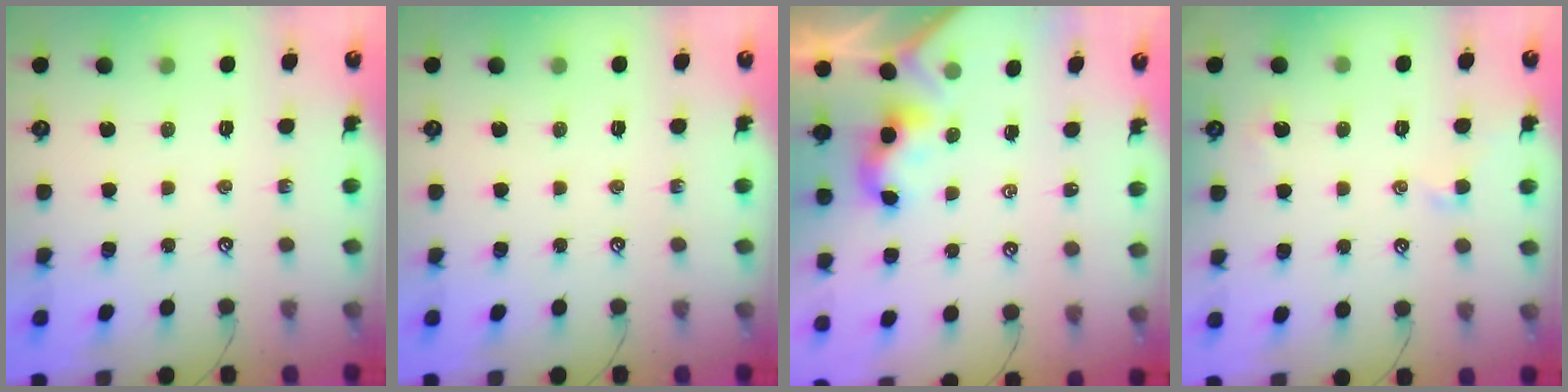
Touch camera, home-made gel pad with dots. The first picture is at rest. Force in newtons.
{"total": 0.0}
{"total": 2.2, "press": 2.2, "slide": 0.2}
{"total": 0.9, "press": 0.6, "slide": 0.6}